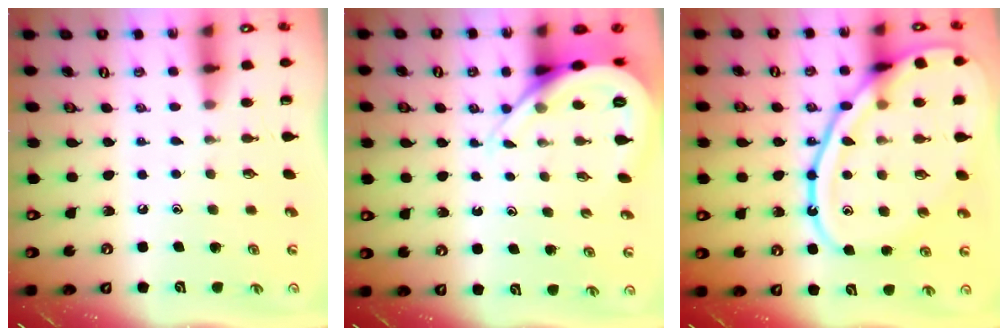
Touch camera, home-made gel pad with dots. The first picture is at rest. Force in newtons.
{"total": 8.1, "press": 8.1, "slide": 0.8}
{"total": 19.6, "press": 19.5, "slide": 1.9}